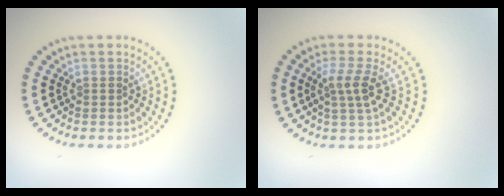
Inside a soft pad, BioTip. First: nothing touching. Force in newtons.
{"total": 2.4, "press": 1.9, "slide": 1.5}